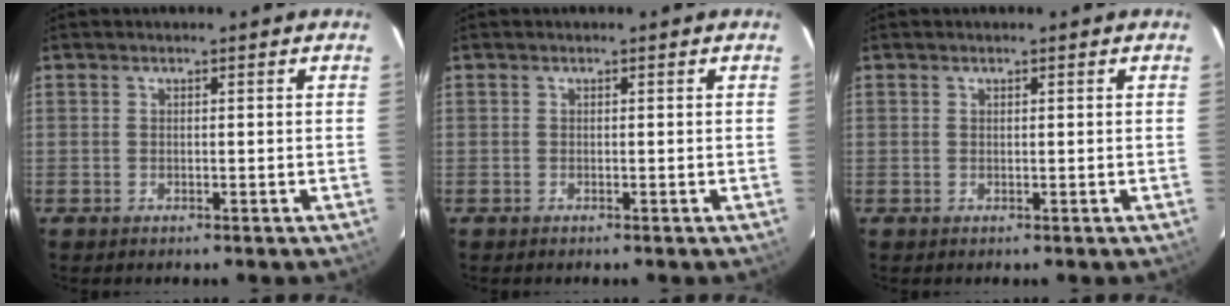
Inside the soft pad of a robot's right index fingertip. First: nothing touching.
{"total": 0.0}
{"total": 0.0}